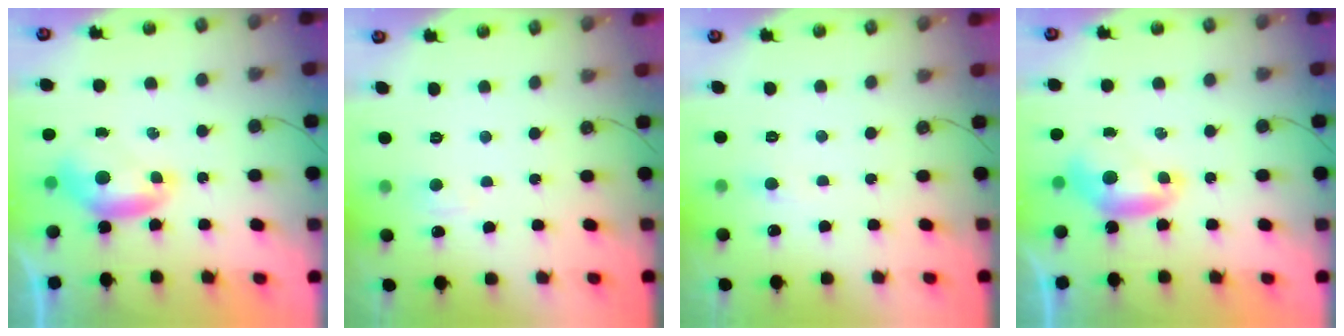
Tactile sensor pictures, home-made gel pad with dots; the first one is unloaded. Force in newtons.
{"total": 2.5, "press": 2.4, "slide": 0.5}
{"total": 1.3, "press": 1.2, "slide": 0.4}
{"total": 0.0}